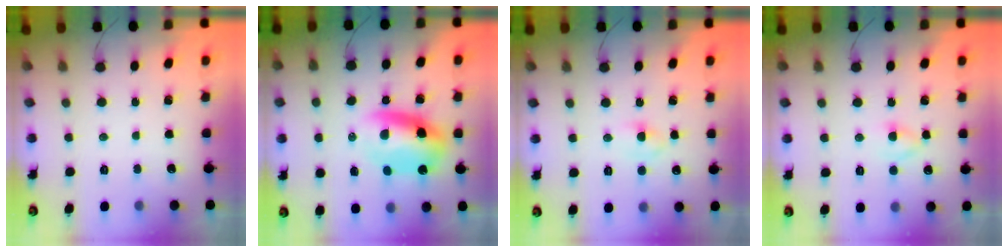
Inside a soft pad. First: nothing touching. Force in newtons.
{"total": 10.3, "press": 9.9, "slide": 2.9}
{"total": 2.4, "press": 2.1, "slide": 1.0}
{"total": 3.8, "press": 3.6, "slide": 1.3}